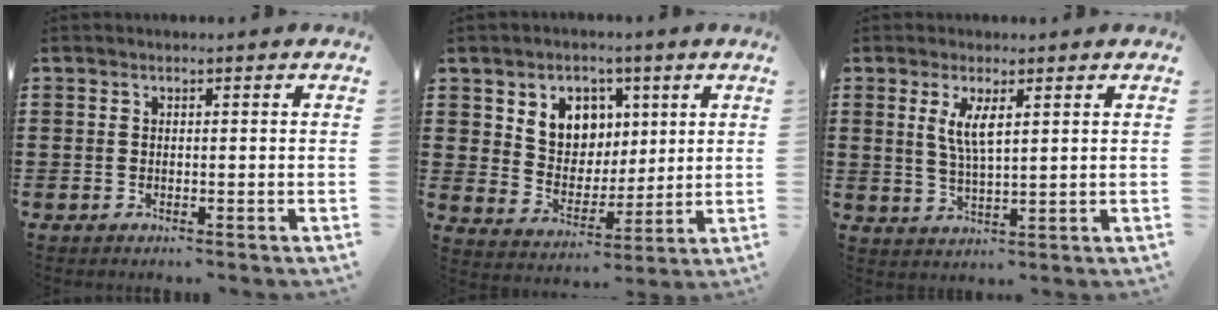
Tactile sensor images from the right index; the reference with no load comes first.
{"total": 6.9, "force": [3.2, 5.8, 1.8], "torque": [-0.053, -0.005, 0.057]}
{"total": 4.3, "force": [1.5, 1.1, 3.9], "torque": [-0.082, 0.002, 0.025]}